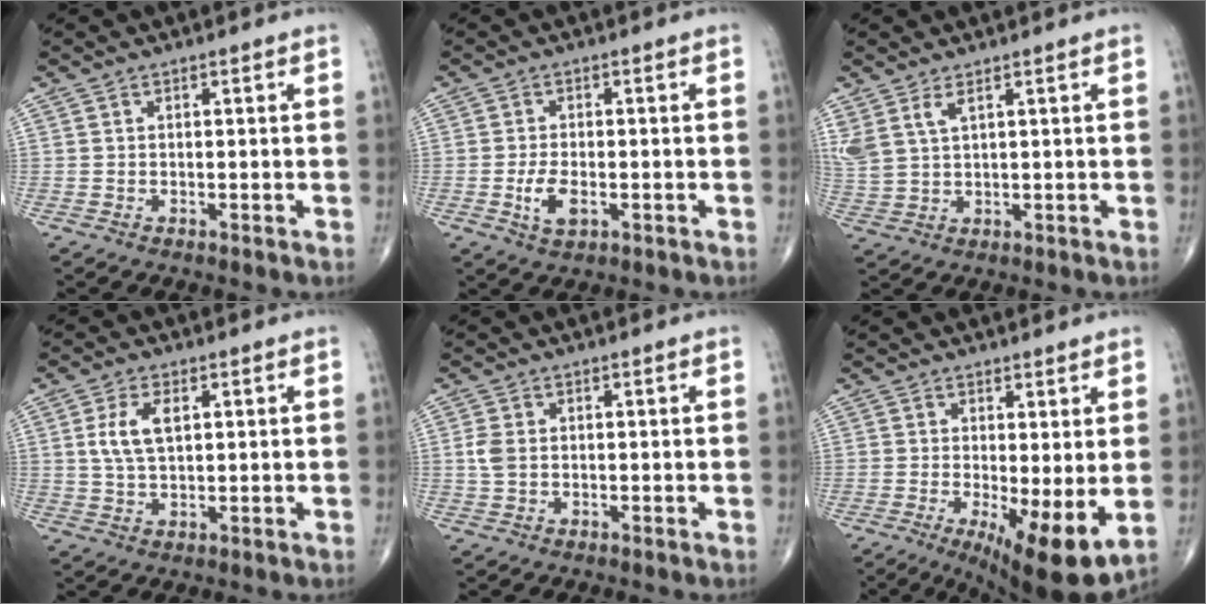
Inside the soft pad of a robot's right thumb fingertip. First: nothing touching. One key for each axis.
{"total": 4.7, "fx": -1.3, "fy": 2.4, "fz": 3.9, "tx": -0.072, "ty": -0.001, "tz": -0.020}
{"total": 5.5, "fx": 3.0, "fy": 2.2, "fz": 4.0, "tx": -0.099, "ty": -0.006, "tz": 0.072}
{"total": 6.3, "fx": 1.6, "fy": 3.2, "fz": 5.2, "tx": -0.107, "ty": 0.000, "tz": 0.033}
{"total": 2.8, "fx": 0.1, "fy": 1.9, "fz": 2.0, "tx": -0.051, "ty": 0.003, "tz": 0.002}
{"total": 11.0, "fx": -1.7, "fy": 3.1, "fz": 10.4, "tx": -0.158, "ty": -0.027, "tz": -0.019}